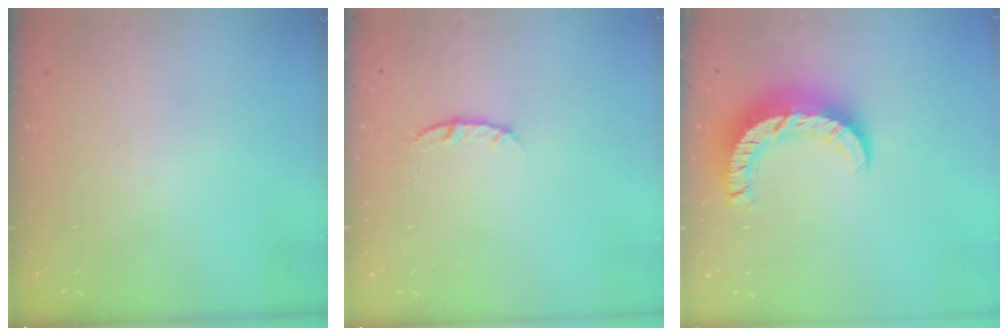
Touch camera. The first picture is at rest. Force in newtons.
{"total": 3.8, "press": 3.8, "slide": 0.5}
{"total": 8.9, "press": 8.9, "slide": 0.9}